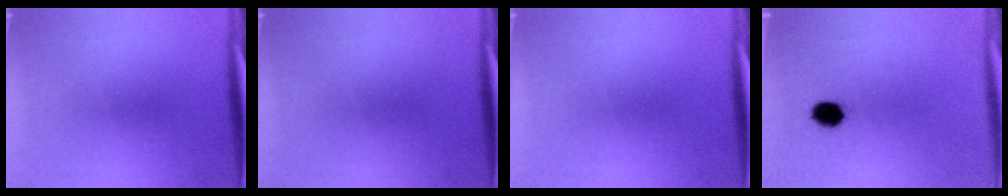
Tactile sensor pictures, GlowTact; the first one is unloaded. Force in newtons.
{"total": 0.0}
{"total": 0.0}
{"total": 4.1}